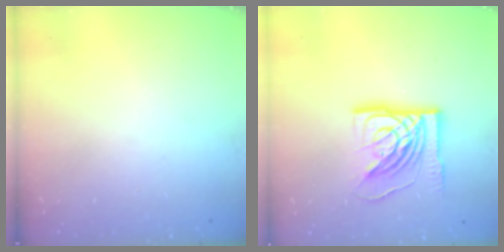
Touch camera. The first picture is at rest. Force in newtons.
{"total": 15.9, "press": 15.7, "slide": 1.9}